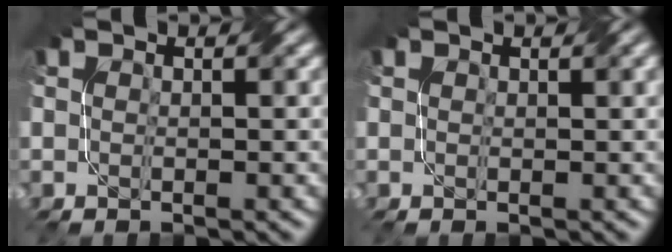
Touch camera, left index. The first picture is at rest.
{"total": 0.0}